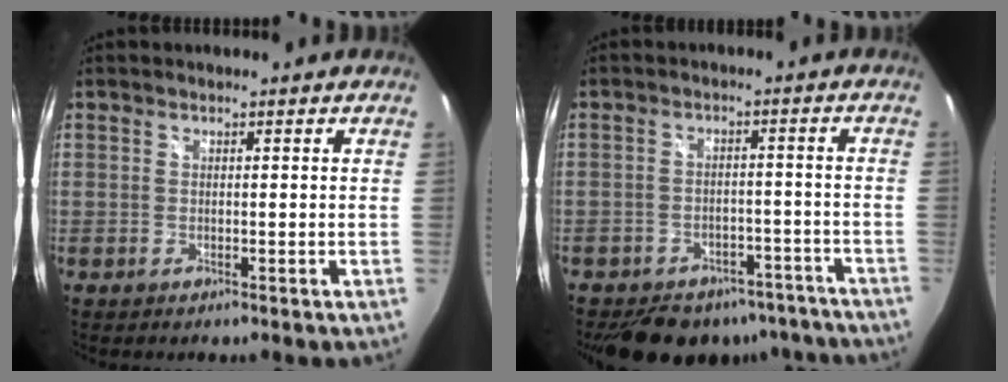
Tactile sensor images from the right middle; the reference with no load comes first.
{"total": 17.0, "force": [-13.7, 8.4, 5.5], "torque": [-0.119, 0.028, -0.159]}